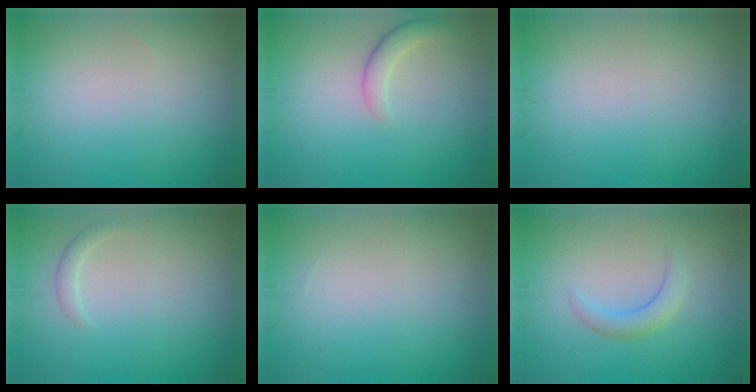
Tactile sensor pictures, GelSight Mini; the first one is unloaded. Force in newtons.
{"total": 1.9, "press": 1.9, "slide": 0.2}
{"total": 0.0}
{"total": 0.9, "press": 0.9, "slide": 0.1}
{"total": 0.0}
{"total": 2.0, "press": 2.0, "slide": 0.3}